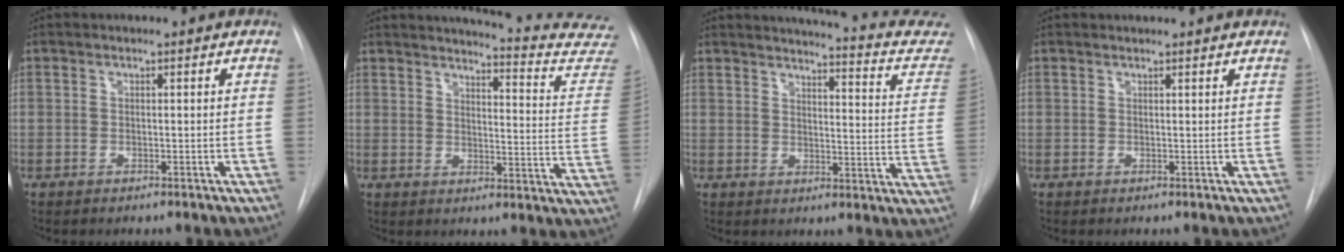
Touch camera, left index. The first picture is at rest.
{"total": 20.1, "force": [19.3, 1.5, 5.4], "torque": [-0.060, -0.112, 0.202]}
{"total": 19.4, "force": [18.1, 2.3, 6.8], "torque": [-0.075, -0.077, 0.188]}
{"total": 2.8, "force": [2.8, 0.4, 0.5], "torque": [-0.012, 0.020, 0.031]}